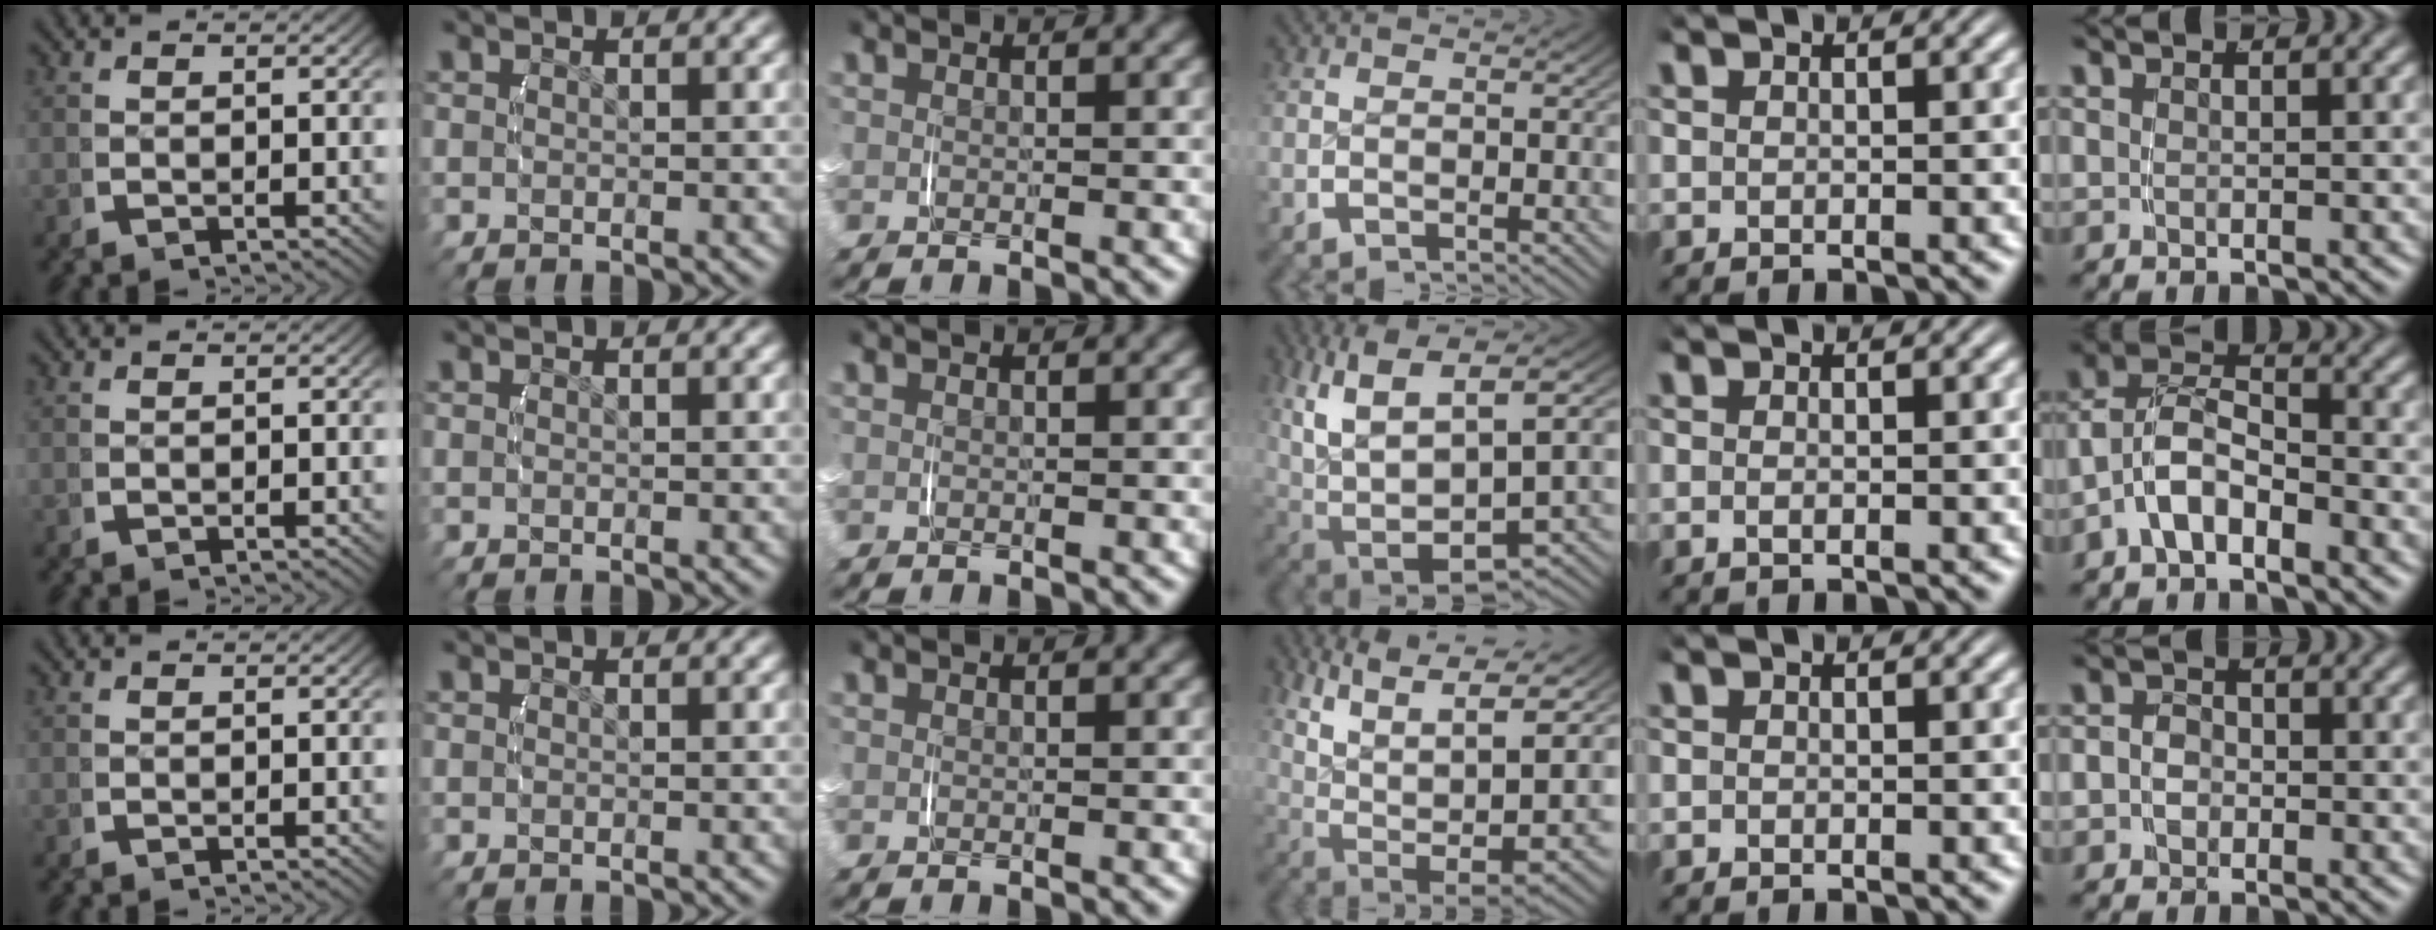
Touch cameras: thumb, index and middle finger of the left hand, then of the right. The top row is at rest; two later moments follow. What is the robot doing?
{"motion": "lift_and_place", "object": "backpack"}